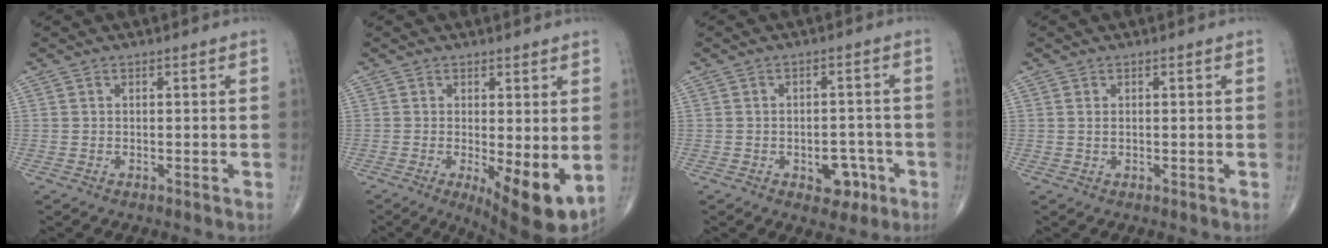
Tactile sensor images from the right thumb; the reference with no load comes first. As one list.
[{"total": 9.1, "force": [-1.3, 3.0, 8.5], "torque": [-0.120, -0.026, -0.013]}, {"total": 5.7, "force": [-2.4, 3.7, 3.6], "torque": [-0.019, 0.019, -0.027]}, {"total": 0.7, "force": [0.3, 0.4, 0.6], "torque": [-0.013, 0.002, 0.007]}]